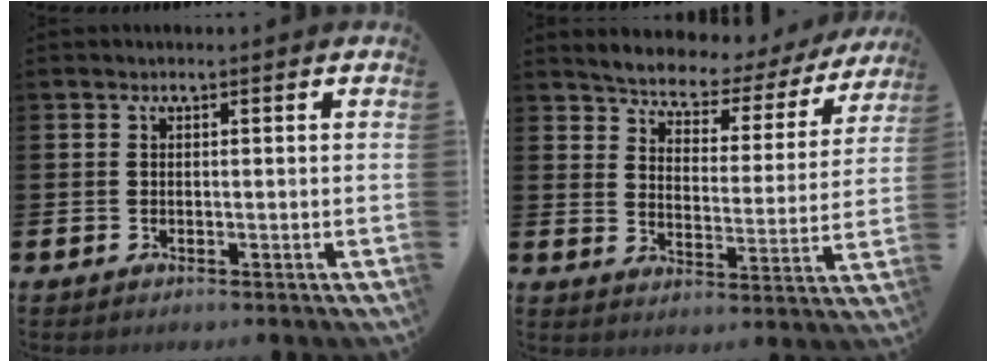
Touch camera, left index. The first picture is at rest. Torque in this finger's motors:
{"motor_torque": [1.13, -1.00, 0.52, 0.04]}